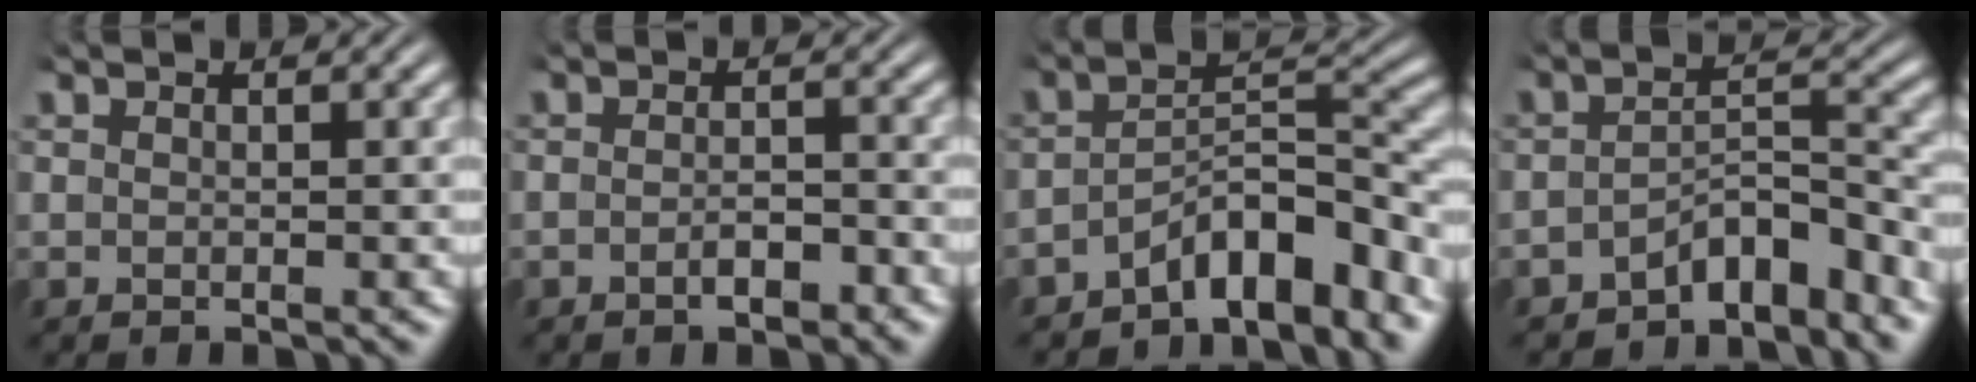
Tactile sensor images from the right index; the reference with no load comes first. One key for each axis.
{"total": 2.1, "fx": -1.5, "fy": 0.9, "fz": 1.1, "tx": -0.015, "ty": 0.003, "tz": -0.031}
{"total": 6.7, "fx": -4.1, "fy": 2.1, "fz": 4.9, "tx": -0.067, "ty": -0.009, "tz": -0.062}
{"total": 5.1, "fx": -4.1, "fy": 1.4, "fz": 2.8, "tx": -0.028, "ty": -0.008, "tz": -0.064}